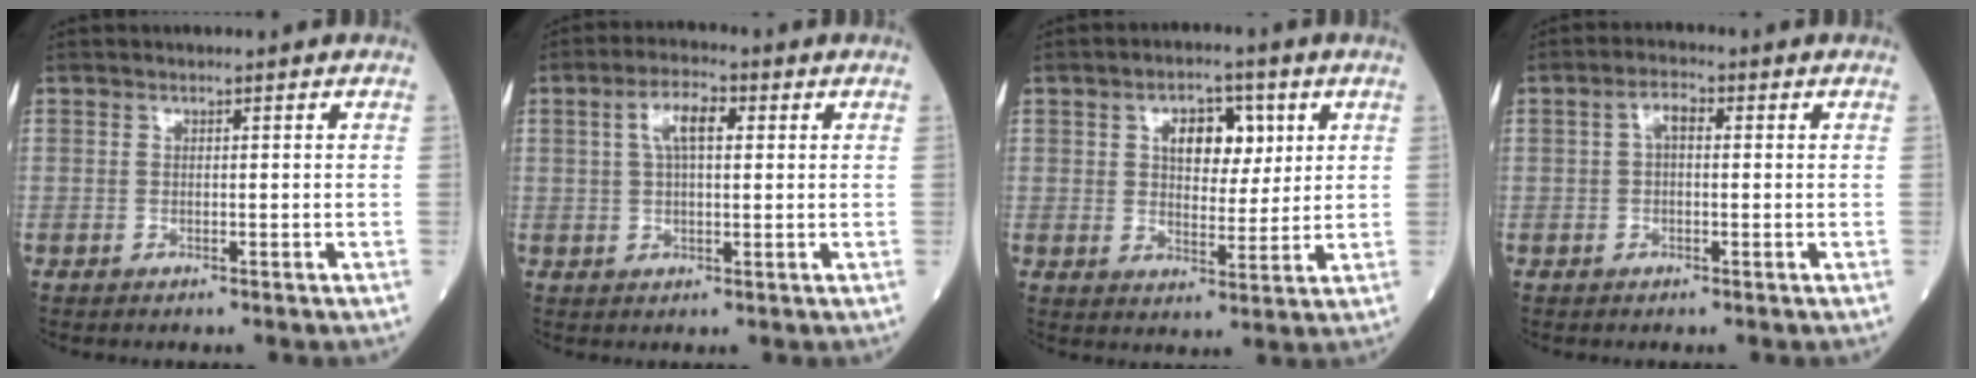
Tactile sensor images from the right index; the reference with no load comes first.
{"total": 5.8, "force": [1.8, 2.0, 5.2], "torque": [-0.103, 0.014, 0.035]}
{"total": 7.4, "force": [2.8, 4.0, 5.5], "torque": [-0.085, 0.012, 0.047]}
{"total": 3.1, "force": [0.6, 1.3, 2.7], "torque": [-0.054, 0.016, 0.011]}